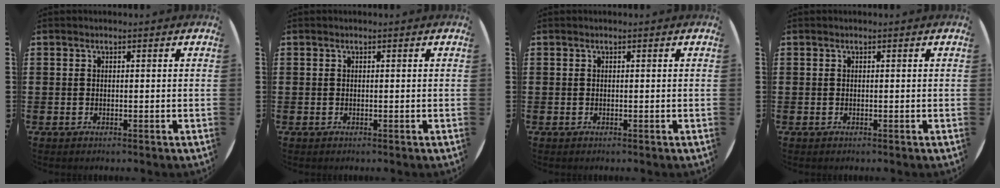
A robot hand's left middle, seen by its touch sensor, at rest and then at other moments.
{"total": 0.0}
{"total": 0.0}
{"total": 0.0}